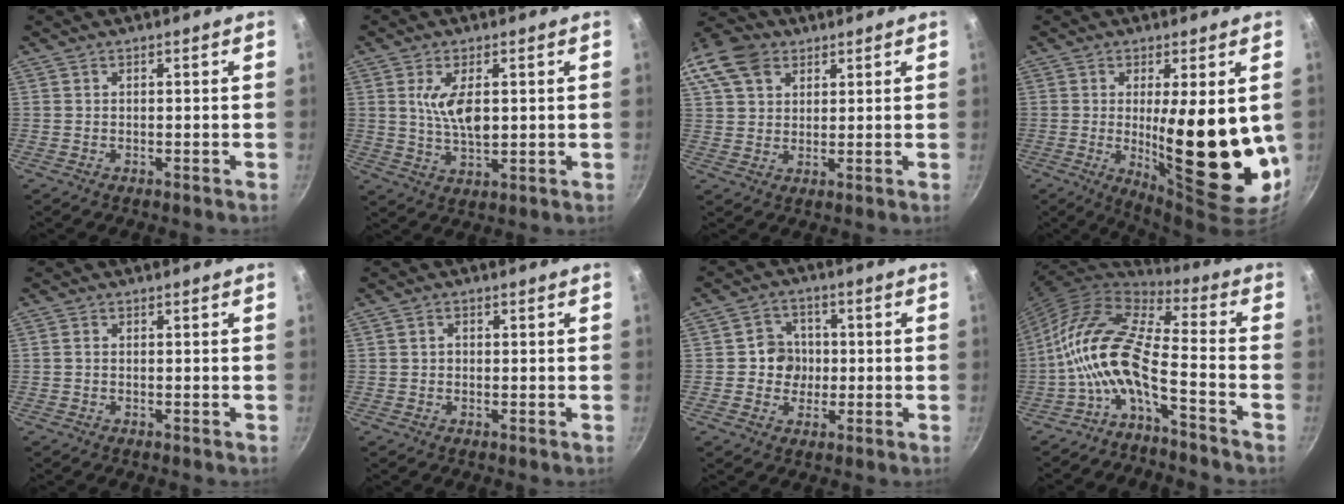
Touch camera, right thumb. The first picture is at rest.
{"total": 7.7, "force": [1.4, 3.5, 6.8], "torque": [-0.120, -0.011, 0.031]}
{"total": 17.1, "force": [8.2, 12.4, 8.4], "torque": [-0.194, 0.031, 0.149]}
{"total": 18.9, "force": [0.0, 5.6, 18.1], "torque": [-0.243, -0.032, 0.012]}
{"total": 0.7, "force": [0.0, 0.5, 0.5], "torque": [-0.010, 0.004, -0.003]}
{"total": 1.3, "force": [0.0, 1.1, 0.7], "torque": [-0.010, 0.005, -0.002]}
{"total": 6.2, "force": [-0.3, 5.8, 2.1], "torque": [0.007, 0.010, -0.014]}
{"total": 13.7, "force": [-5.3, 4.5, 11.7], "torque": [-0.237, 0.059, -0.119]}